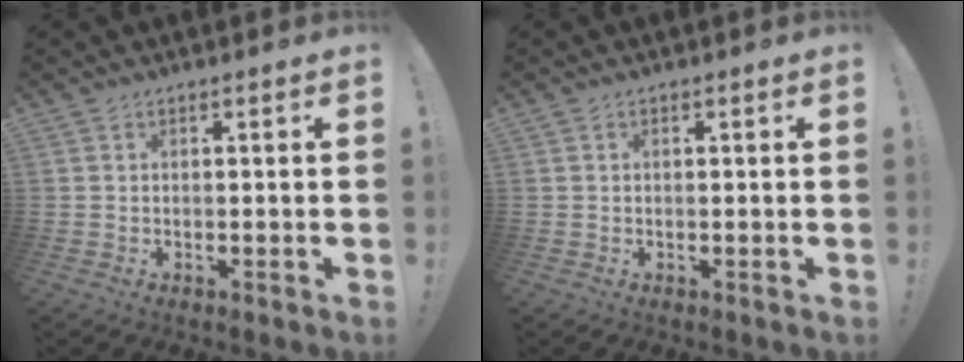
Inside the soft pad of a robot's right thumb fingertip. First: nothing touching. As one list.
[{"total": 0.0}]